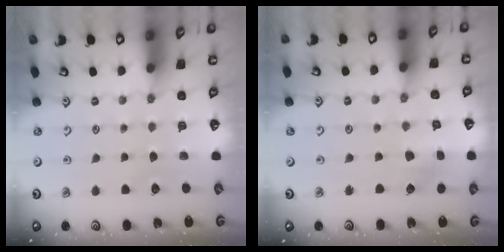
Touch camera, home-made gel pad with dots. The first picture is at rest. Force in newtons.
{"total": 2.8, "press": 2.8, "slide": 0.4}